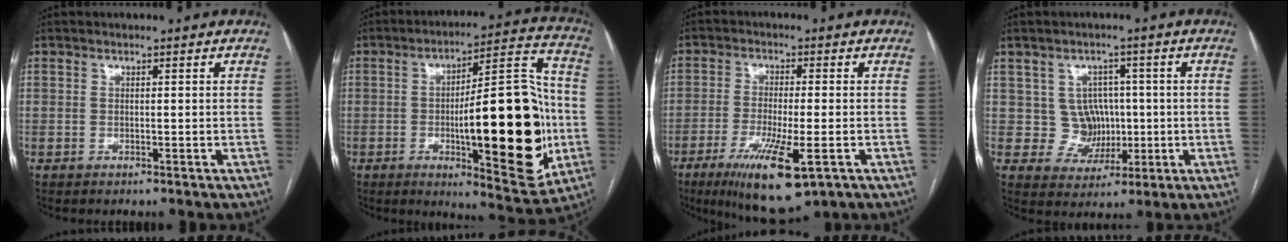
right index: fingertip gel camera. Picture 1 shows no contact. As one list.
[{"total": 23.0, "force": [-3.4, 5.5, 22.1], "torque": [-0.288, 0.018, -0.037]}, {"total": 12.0, "force": [-5.8, 2.2, 10.2], "torque": [-0.178, -0.031, -0.090]}, {"total": 5.7, "force": [0.3, 5.4, 1.6], "torque": [-0.016, 0.018, 0.017]}]